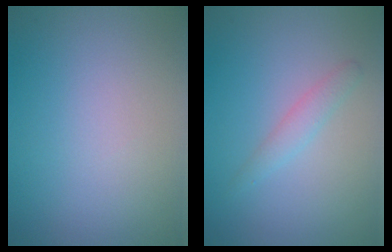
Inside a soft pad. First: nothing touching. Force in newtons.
{"total": 1.4, "press": 1.4, "slide": 0.0}